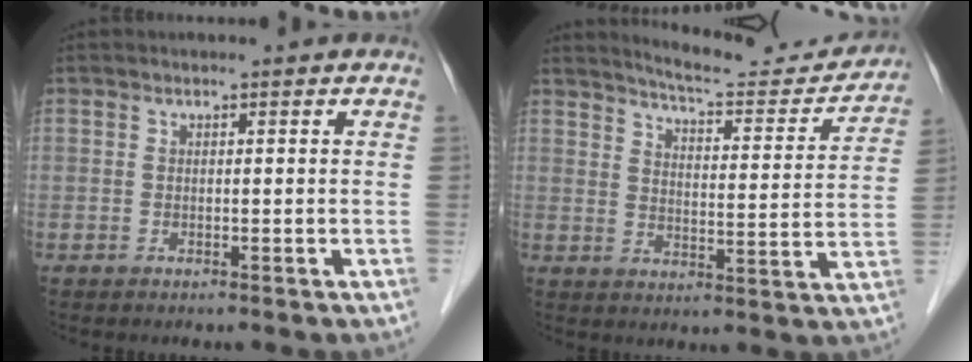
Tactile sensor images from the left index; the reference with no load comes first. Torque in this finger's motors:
{"motor_torque": [0.22, -0.40, 0.11, 0.01]}